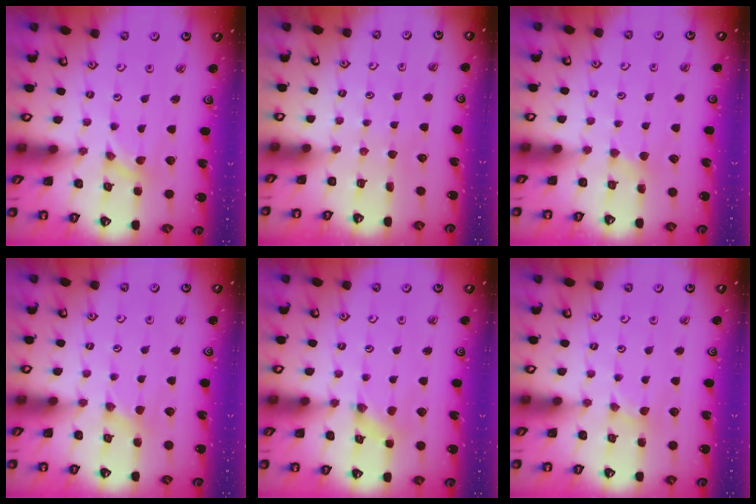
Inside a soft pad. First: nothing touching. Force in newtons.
{"total": 0.0}
{"total": 2.0, "press": 2.0, "slide": 0.3}
{"total": 1.4, "press": 1.4, "slide": 0.4}
{"total": 1.5, "press": 1.4, "slide": 0.2}
{"total": 0.0}